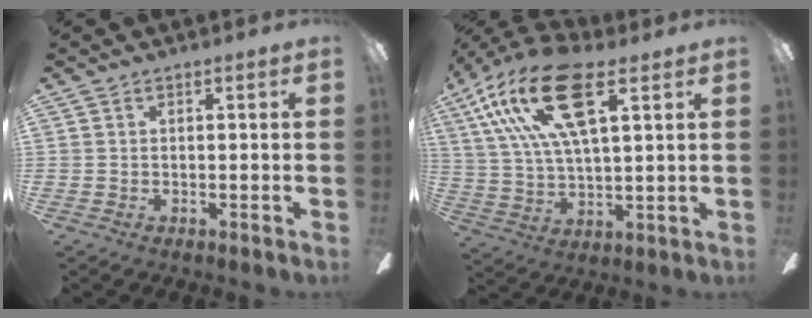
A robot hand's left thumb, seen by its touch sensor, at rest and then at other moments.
{"total": 21.0, "force": [11.0, 8.2, 15.9], "torque": [-0.325, -0.030, 0.183]}